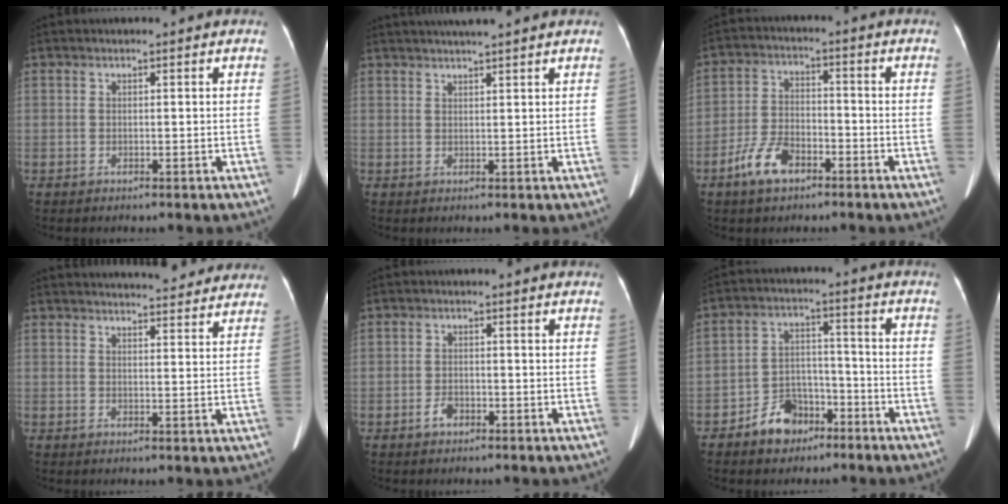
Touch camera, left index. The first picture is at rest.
{"total": 6.6, "force": [5.7, -0.1, 3.2], "torque": [-0.051, 0.029, 0.078]}
{"total": 7.2, "force": [-4.5, 3.5, 4.5], "torque": [-0.103, 0.004, -0.083]}
{"total": 15.1, "force": [14.0, 2.7, 4.8], "torque": [-0.049, 0.014, 0.163]}
{"total": 1.9, "force": [-1.2, 1.1, 1.0], "torque": [-0.022, 0.002, -0.020]}
{"total": 7.3, "force": [-4.7, 4.9, 2.8], "torque": [-0.058, 0.022, -0.074]}